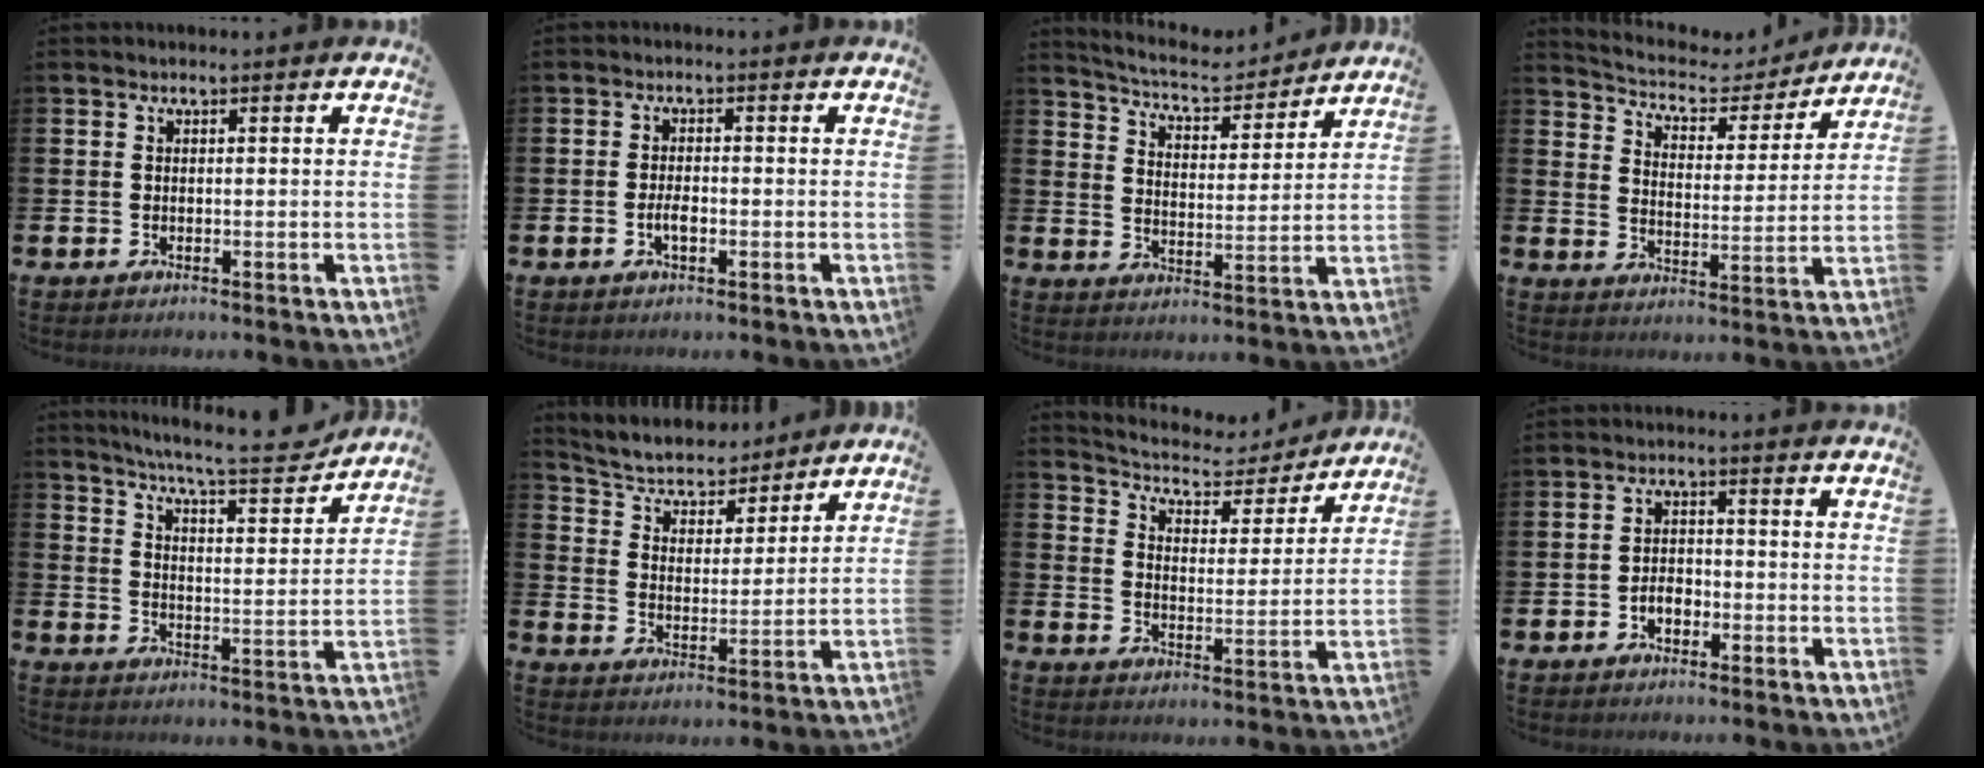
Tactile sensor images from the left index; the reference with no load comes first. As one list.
[{"total": 2.2, "force": [-0.6, 0.9, 1.8], "torque": [-0.028, -0.001, -0.014]}, {"total": 6.7, "force": [6.4, 1.2, 1.5], "torque": [-0.043, -0.052, 0.107]}, {"total": 5.6, "force": [4.9, 2.1, 1.5], "torque": [-0.049, -0.039, 0.077]}, {"total": 8.2, "force": [7.6, 0.4, 3.0], "torque": [-0.068, -0.057, 0.127]}, {"total": 5.4, "force": [4.9, 1.9, 0.9], "torque": [-0.048, -0.041, 0.079]}, {"total": 5.5, "force": [5.0, 1.9, 1.2], "torque": [-0.044, -0.043, 0.079]}, {"total": 2.5, "force": [-1.1, 1.6, 1.5], "torque": [-0.023, 0.003, -0.025]}]